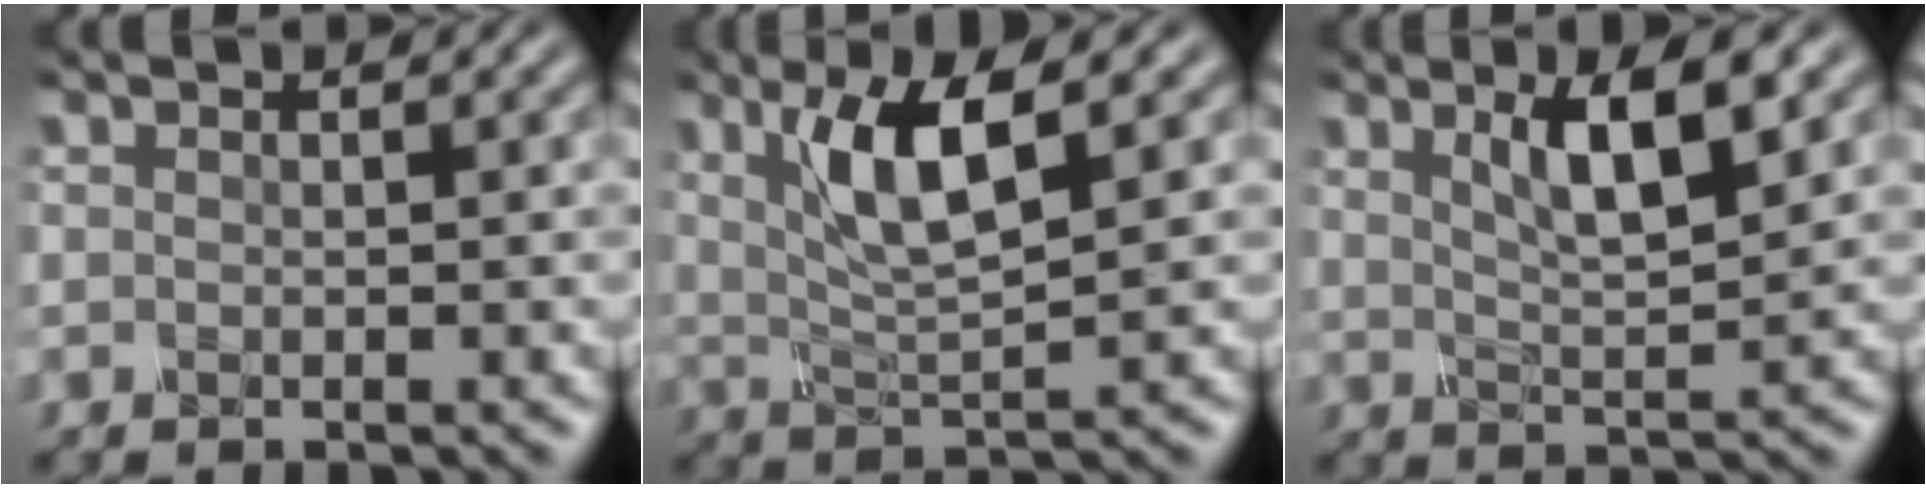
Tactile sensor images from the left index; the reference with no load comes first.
{"total": 6.0, "force": [2.3, 1.3, 5.4], "torque": [-0.104, -0.003, 0.044]}
{"total": 5.3, "force": [2.4, 1.2, 4.5], "torque": [-0.074, -0.002, 0.040]}